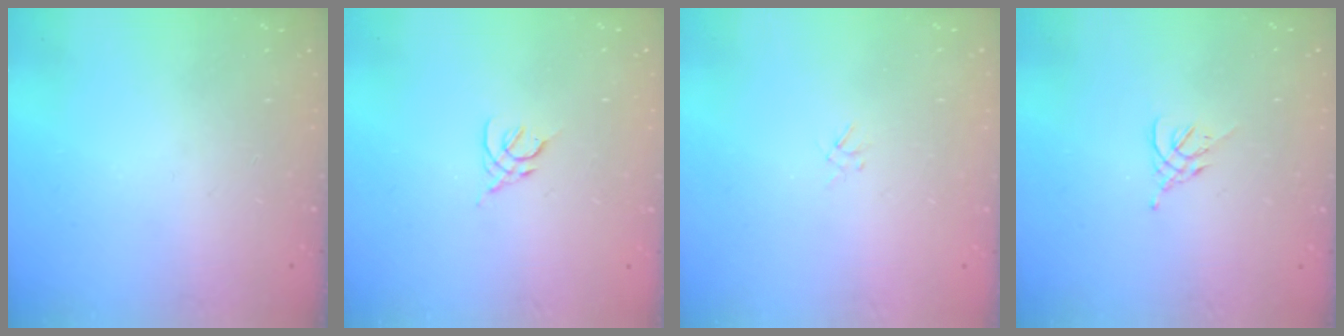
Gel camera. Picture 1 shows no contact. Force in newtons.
{"total": 2.4, "press": 2.3, "slide": 0.6}
{"total": 1.0, "press": 0.9, "slide": 0.4}
{"total": 2.6, "press": 2.5, "slide": 0.7}